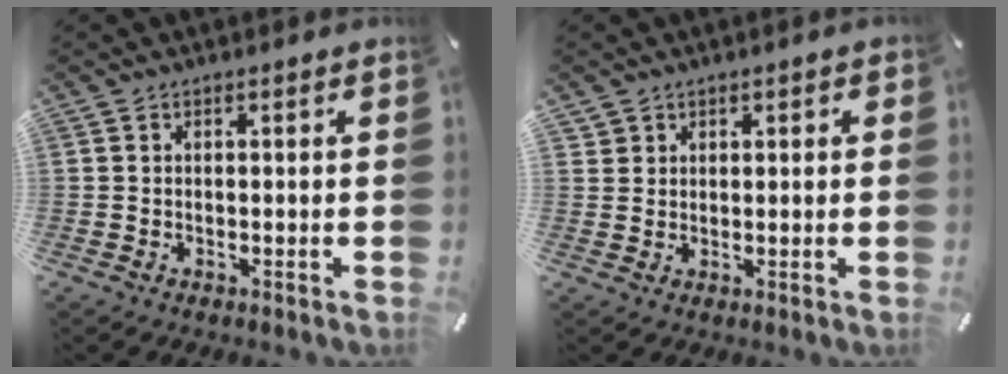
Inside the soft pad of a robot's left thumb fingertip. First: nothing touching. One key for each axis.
{"total": 2.3, "fx": 1.2, "fy": 2.0, "fz": -0.1, "tx": 0.005, "ty": -0.001, "tz": 0.020}